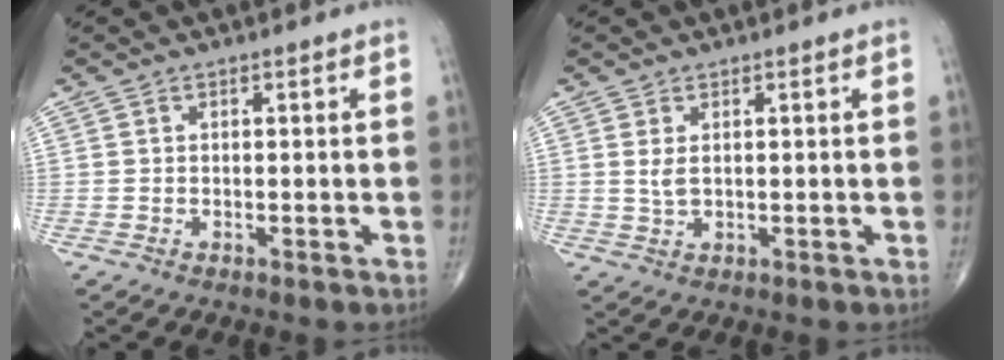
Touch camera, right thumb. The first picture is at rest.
{"total": 2.0, "force": [0.5, 1.0, 1.7], "torque": [-0.033, -0.003, 0.016]}